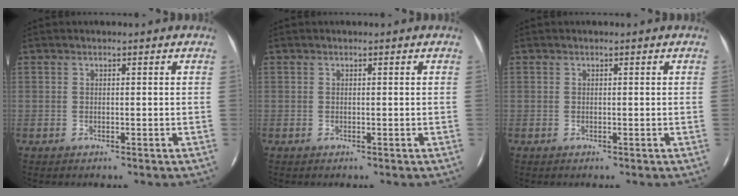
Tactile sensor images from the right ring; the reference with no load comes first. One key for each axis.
{"total": 0.0}
{"total": 0.0}